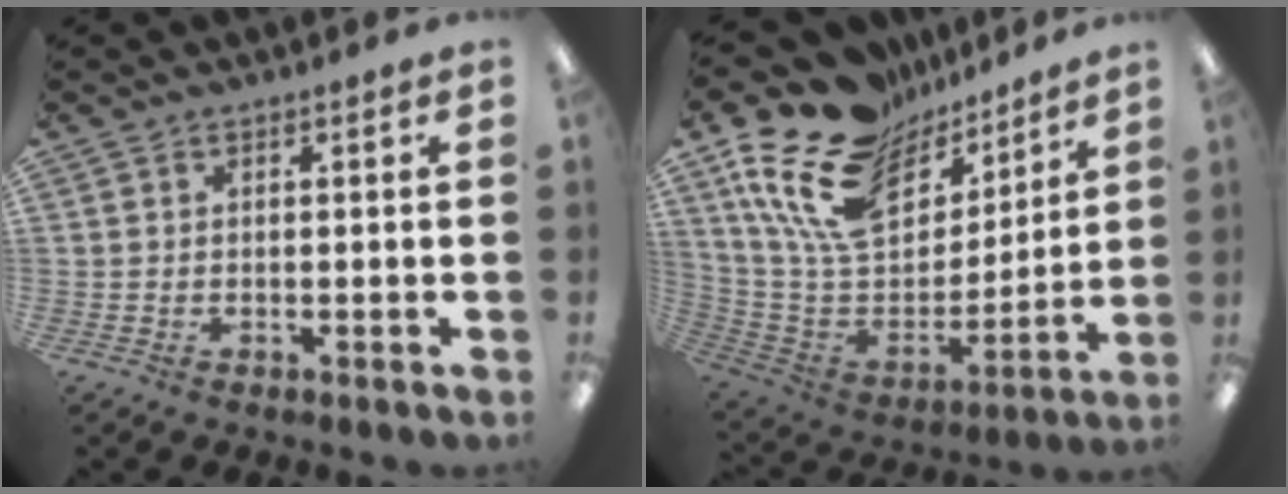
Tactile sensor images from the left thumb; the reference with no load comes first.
{"total": 21.5, "force": [13.8, 12.1, 11.2], "torque": [-0.238, -0.081, 0.250]}